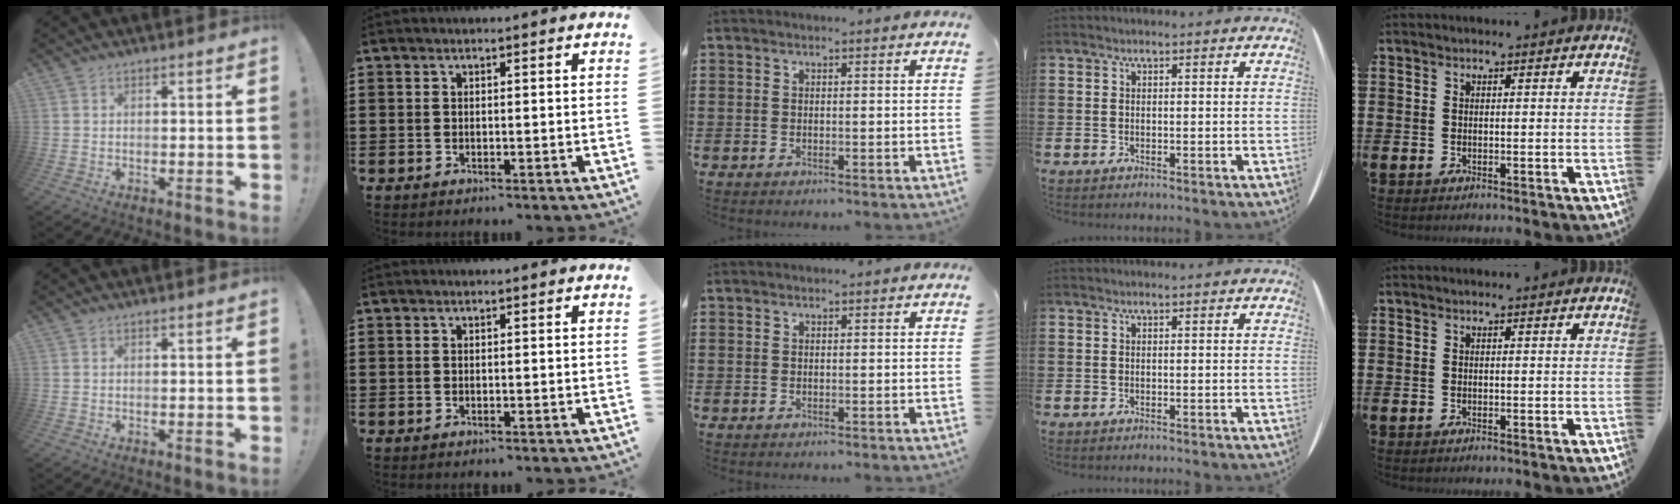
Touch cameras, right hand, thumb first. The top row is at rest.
{}